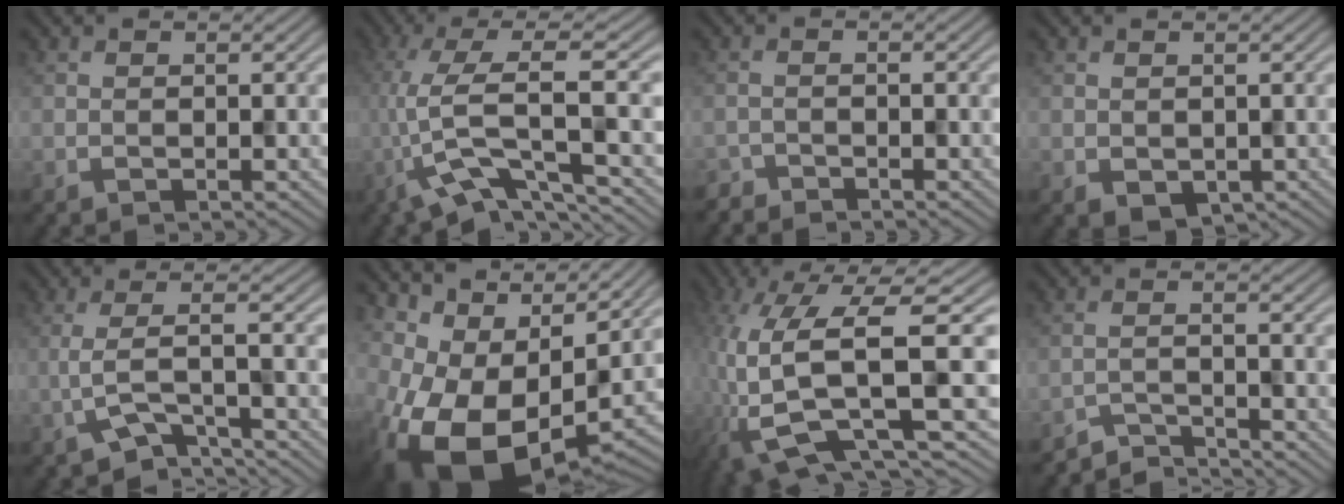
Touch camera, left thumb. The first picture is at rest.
{"total": 10.0, "force": [-2.2, 2.4, 9.4], "torque": [-0.179, 0.013, -0.053]}
{"total": 1.6, "force": [-1.6, 0.1, 0.1], "torque": [-0.002, -0.003, -0.037]}
{"total": 1.8, "force": [-0.1, 1.4, 1.1], "torque": [-0.030, -0.010, 0.006]}
{"total": 4.6, "force": [-2.5, 1.0, 3.8], "torque": [-0.065, 0.005, -0.061]}
{"total": 15.7, "force": [-0.5, 9.3, 12.7], "torque": [-0.227, -0.044, 0.028]}
{"total": 15.5, "force": [-1.2, 5.8, 14.3], "torque": [-0.316, -0.007, -0.009]}
{"total": 3.2, "force": [-3.1, 0.2, 0.7], "torque": [-0.005, 0.002, -0.068]}